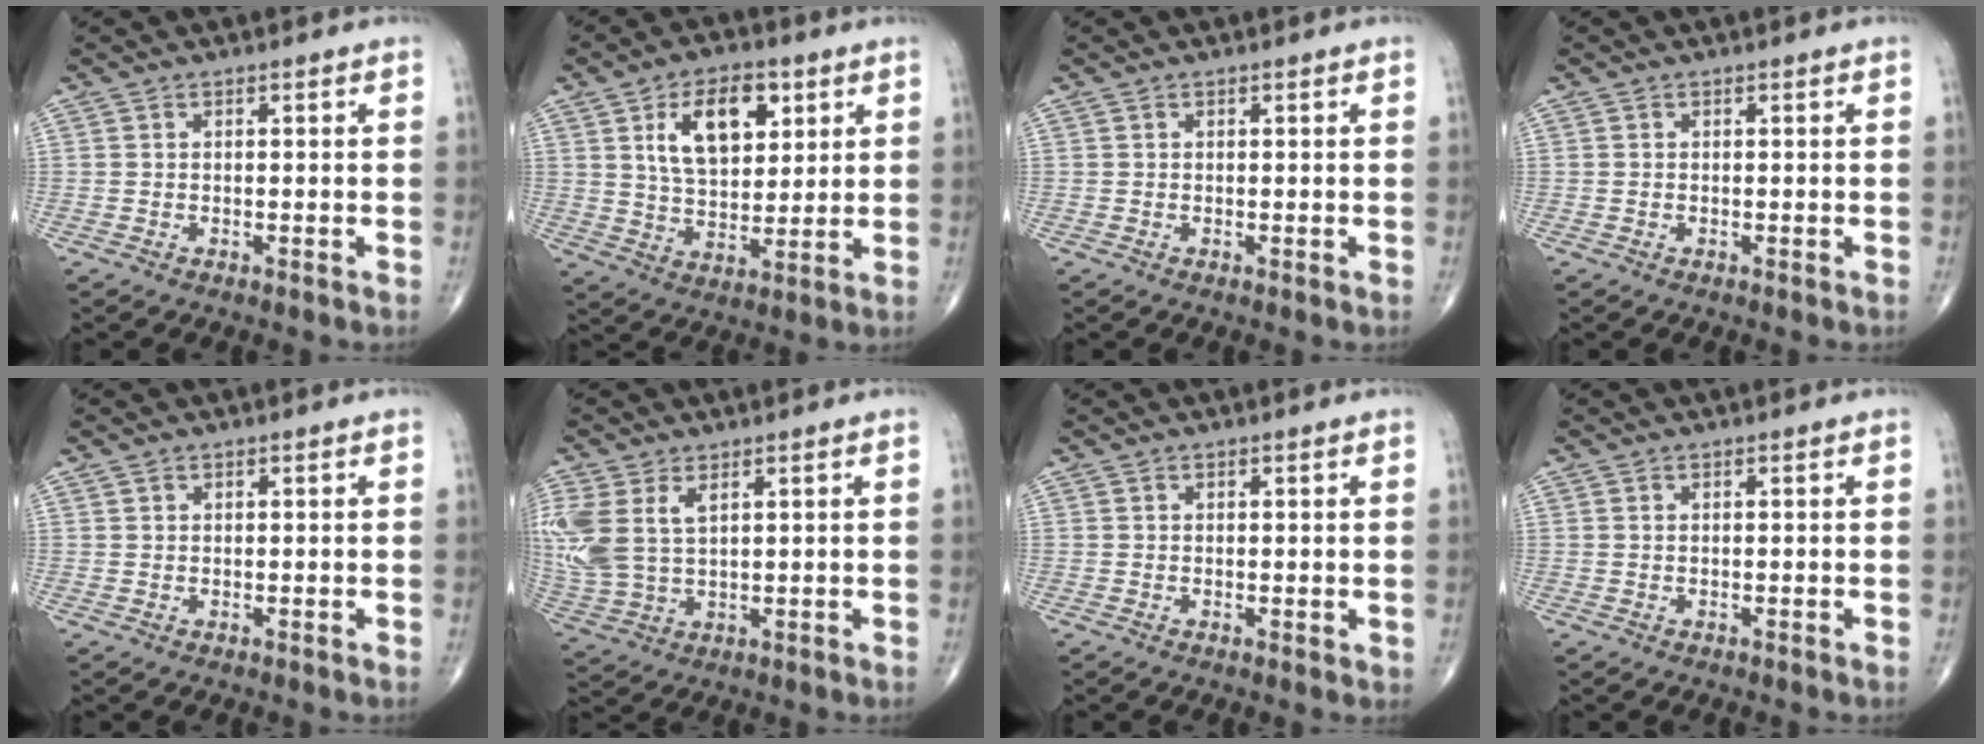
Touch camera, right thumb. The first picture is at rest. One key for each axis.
{"total": 13.1, "fx": 4.9, "fy": 7.4, "fz": 9.7, "tx": -0.130, "ty": -0.016, "tz": 0.089}
{"total": 0.0}
{"total": 0.0}
{"total": 0.6, "fx": 0.4, "fy": 0.4, "fz": 0.1, "tx": -0.002, "ty": 0.000, "tz": 0.007}
{"total": 12.4, "fx": 4.0, "fy": 7.5, "fz": 9.0, "tx": -0.235, "ty": -0.004, "tz": 0.093}
{"total": 0.8, "fx": 0.3, "fy": 0.5, "fz": 0.6, "tx": -0.009, "ty": -0.004, "tz": 0.005}
{"total": 0.0}